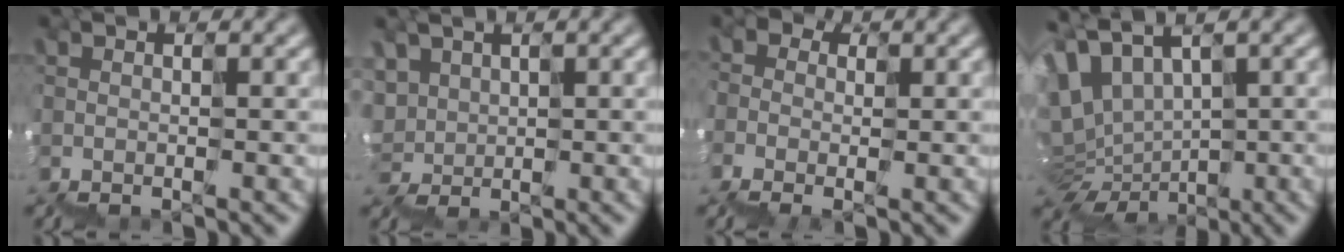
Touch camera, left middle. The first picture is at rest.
{"total": 2.4, "force": [1.8, 1.4, -0.7], "torque": [-0.019, 0.018, 0.041]}
{"total": 1.5, "force": [-1.0, 1.1, 0.0], "torque": [-0.021, 0.003, -0.019]}
{"total": 5.5, "force": [0.5, 3.5, 4.1], "torque": [-0.117, 0.002, 0.032]}